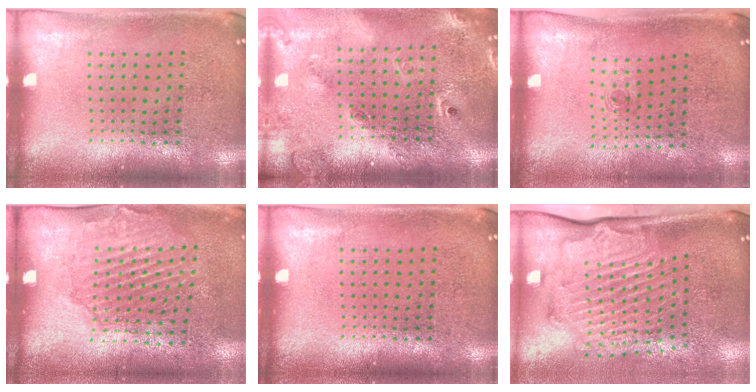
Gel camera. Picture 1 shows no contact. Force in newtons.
{"total": 2.4, "press": 1.7, "slide": 1.6}
{"total": 0.6, "press": 0.2, "slide": 0.5}
{"total": 1.7, "press": 1.4, "slide": 0.8}
{"total": 0.0}
{"total": 2.4, "press": 2.2, "slide": 0.9}